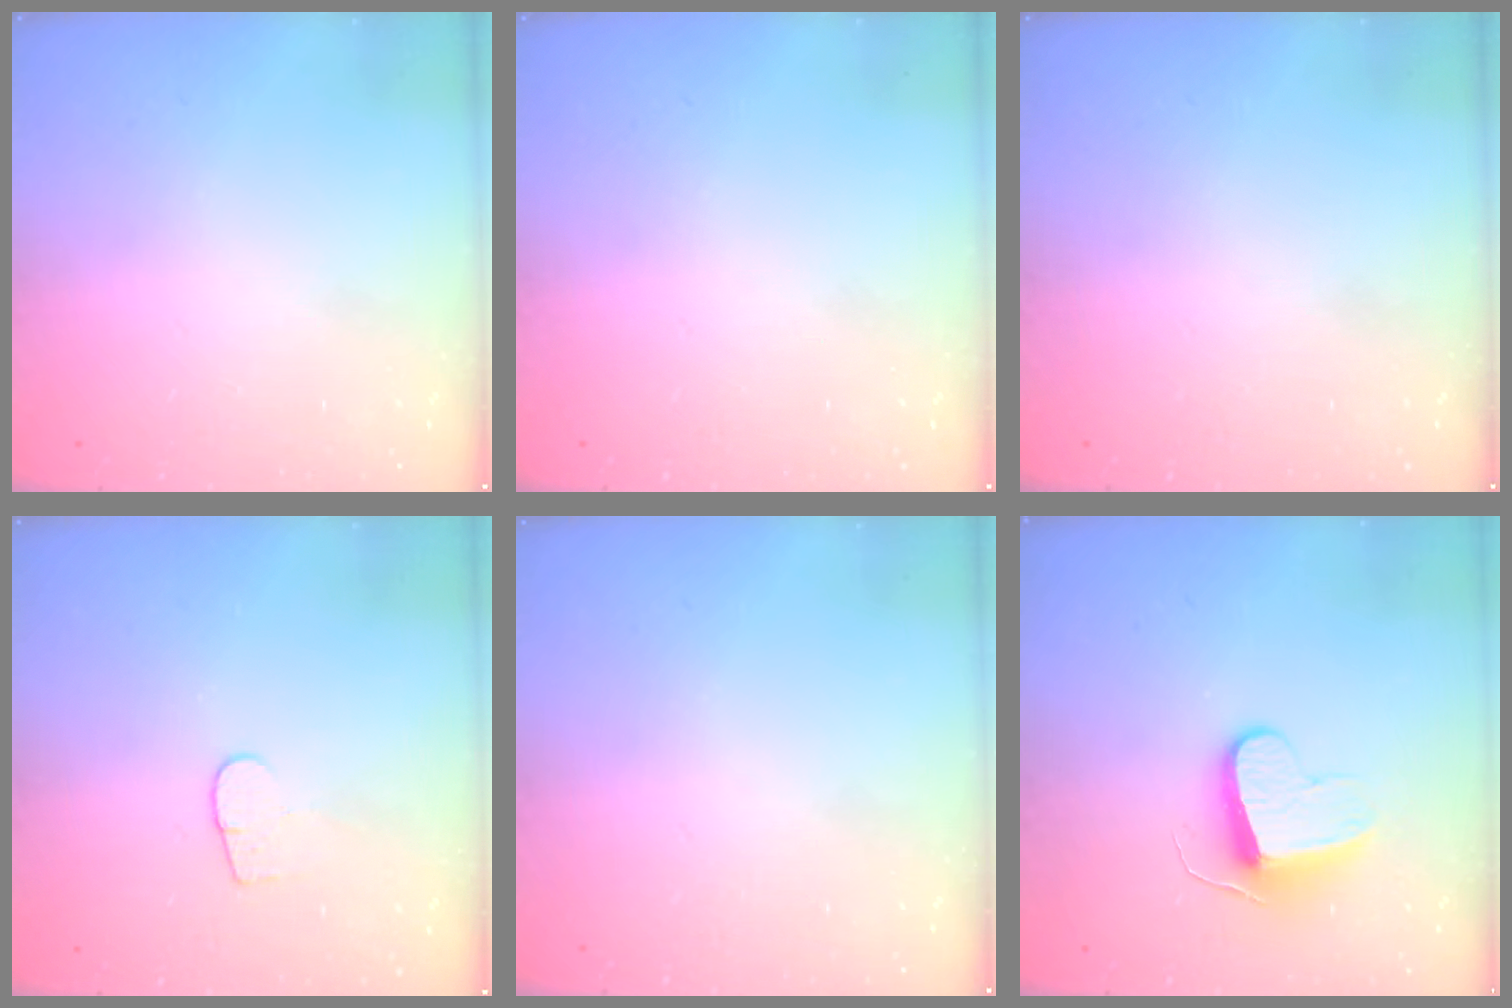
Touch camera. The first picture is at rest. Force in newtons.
{"total": 0.0}
{"total": 0.0}
{"total": 4.4, "press": 4.4, "slide": 0.3}
{"total": 0.0}
{"total": 9.3, "press": 9.3, "slide": 0.5}